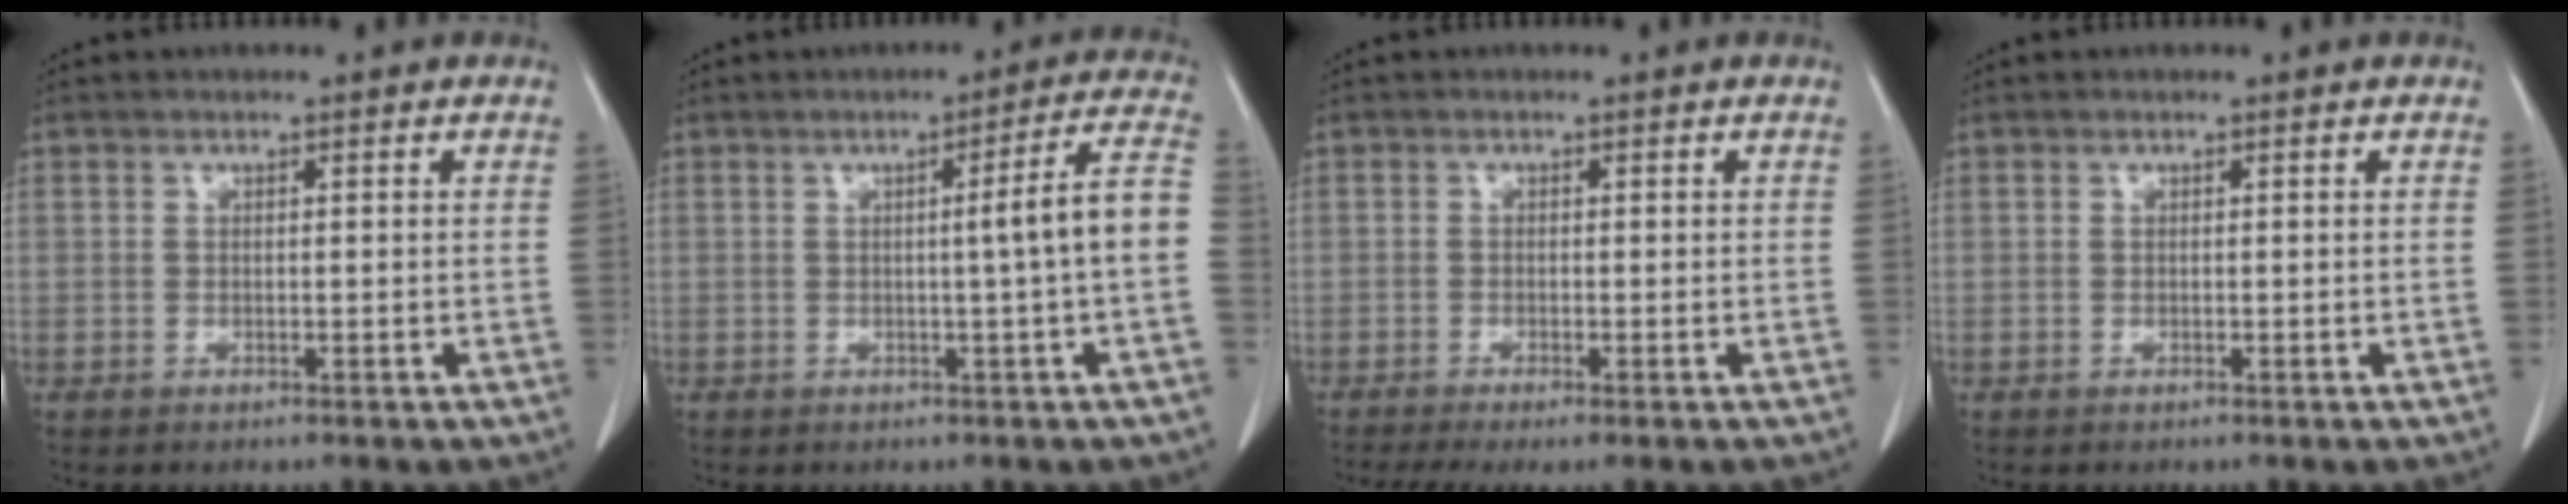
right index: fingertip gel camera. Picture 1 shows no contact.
{"total": 7.0, "force": [-0.7, -1.2, 6.9], "torque": [-0.088, 0.011, -0.009]}
{"total": 5.3, "force": [-4.0, 0.8, 3.4], "torque": [-0.054, -0.013, -0.063]}
{"total": 0.0}